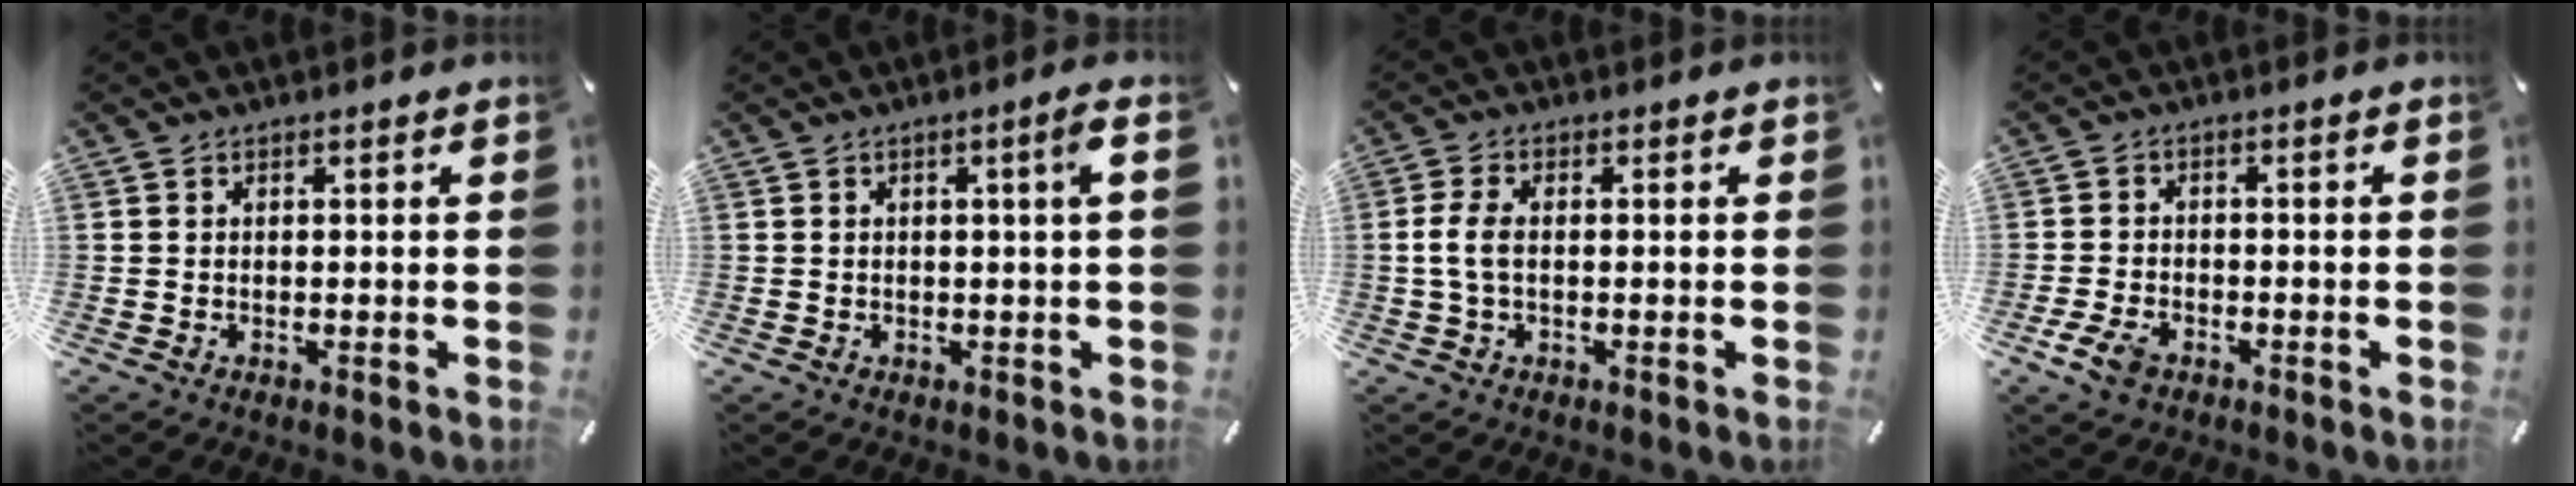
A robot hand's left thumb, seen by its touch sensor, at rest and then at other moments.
{"total": 3.2, "force": [0.5, 0.0, 3.2], "torque": [-0.050, -0.006, 0.004]}
{"total": 4.6, "force": [-0.1, 2.3, 4.0], "torque": [-0.095, -0.002, -0.008]}
{"total": 4.9, "force": [-2.7, 2.9, 2.9], "torque": [-0.072, 0.007, -0.054]}